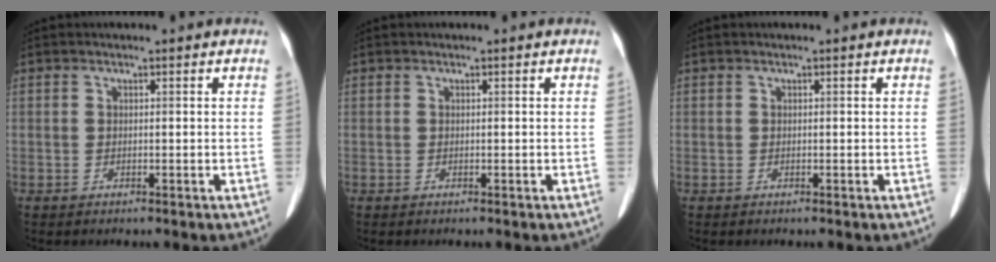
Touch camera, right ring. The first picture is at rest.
{"total": 0.0}
{"total": 0.0}